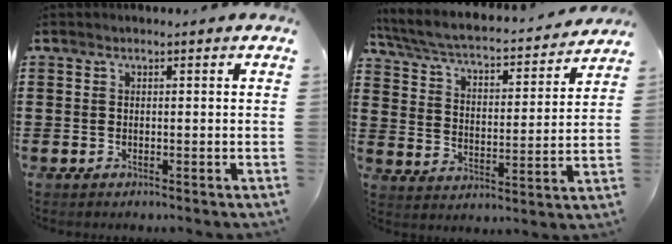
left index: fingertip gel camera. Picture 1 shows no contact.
{"total": 4.3, "force": [3.8, 0.4, 1.9], "torque": [-0.058, -0.035, 0.057]}